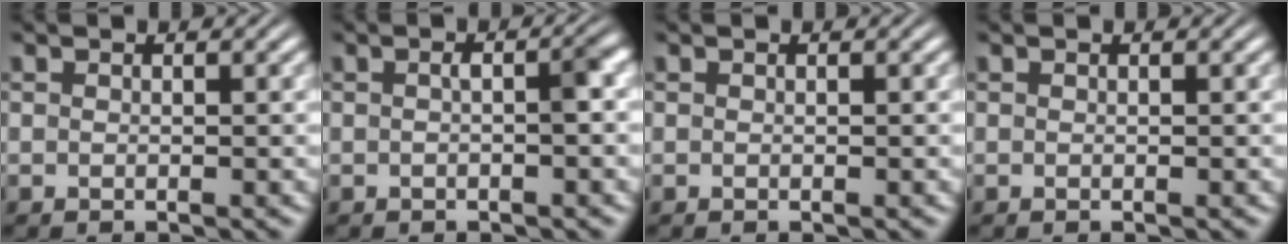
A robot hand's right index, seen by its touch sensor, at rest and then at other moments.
{"total": 1.8, "force": [-0.3, 0.3, 1.7], "torque": [-0.019, 0.006, -0.007]}
{"total": 0.0}
{"total": 0.0}